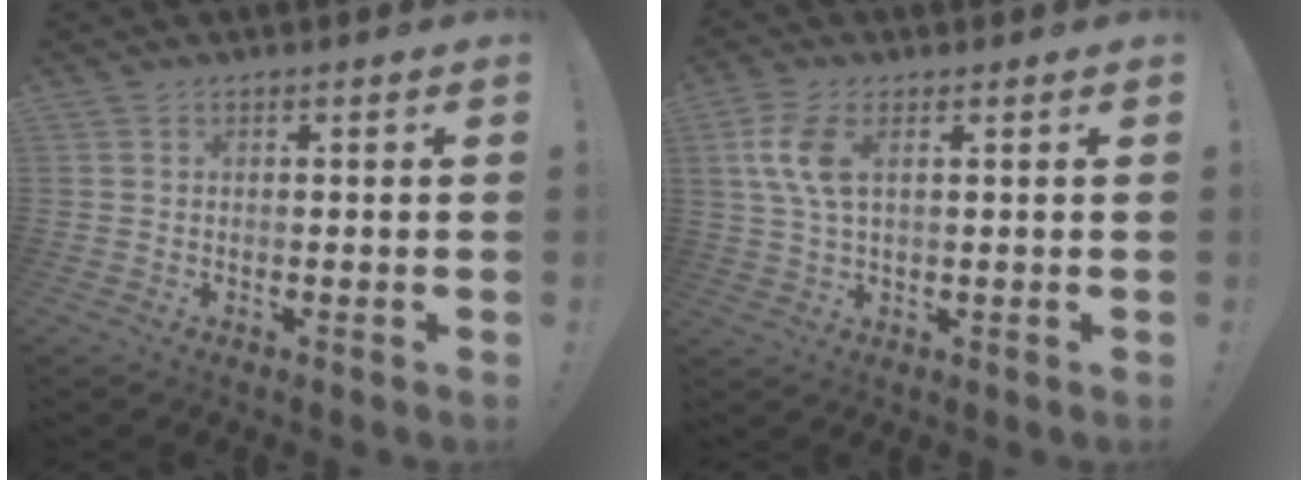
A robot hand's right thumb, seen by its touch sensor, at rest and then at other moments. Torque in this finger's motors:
{"motor_torque": [0.39, -0.10, 0.47, -0.58, 0.14]}